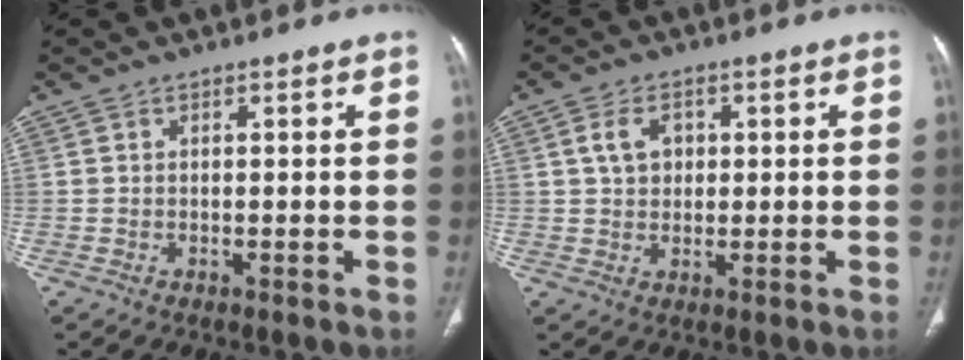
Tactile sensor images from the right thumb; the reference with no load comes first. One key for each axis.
{"total": 4.9, "fx": 1.4, "fy": 3.6, "fz": 3.1, "tx": -0.047, "ty": 0.001, "tz": 0.026}